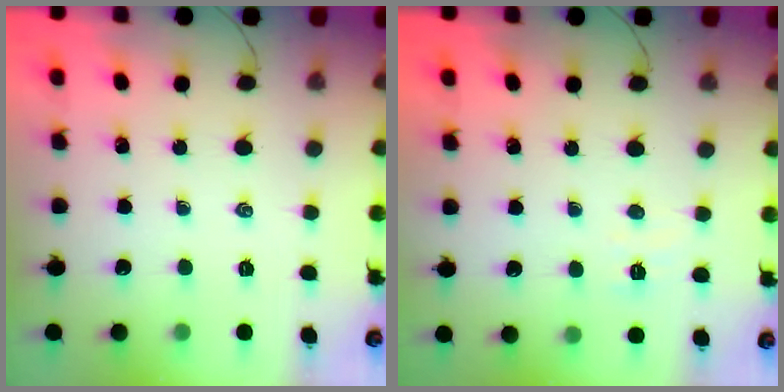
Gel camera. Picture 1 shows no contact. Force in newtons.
{"total": 3.4, "press": 3.3, "slide": 1.1}